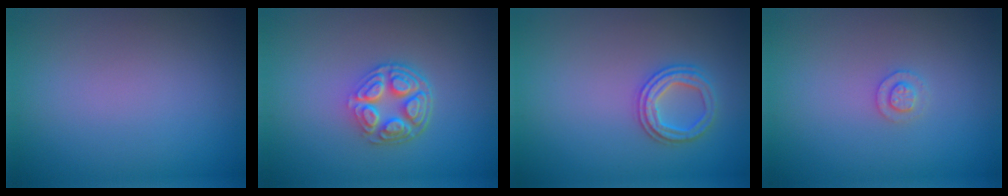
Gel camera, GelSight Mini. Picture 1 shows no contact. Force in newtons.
{"total": 5.2, "press": 3.8, "slide": 3.5}
{"total": 2.5, "press": 2.4, "slide": 0.6}
{"total": 1.3, "press": 1.2, "slide": 0.3}